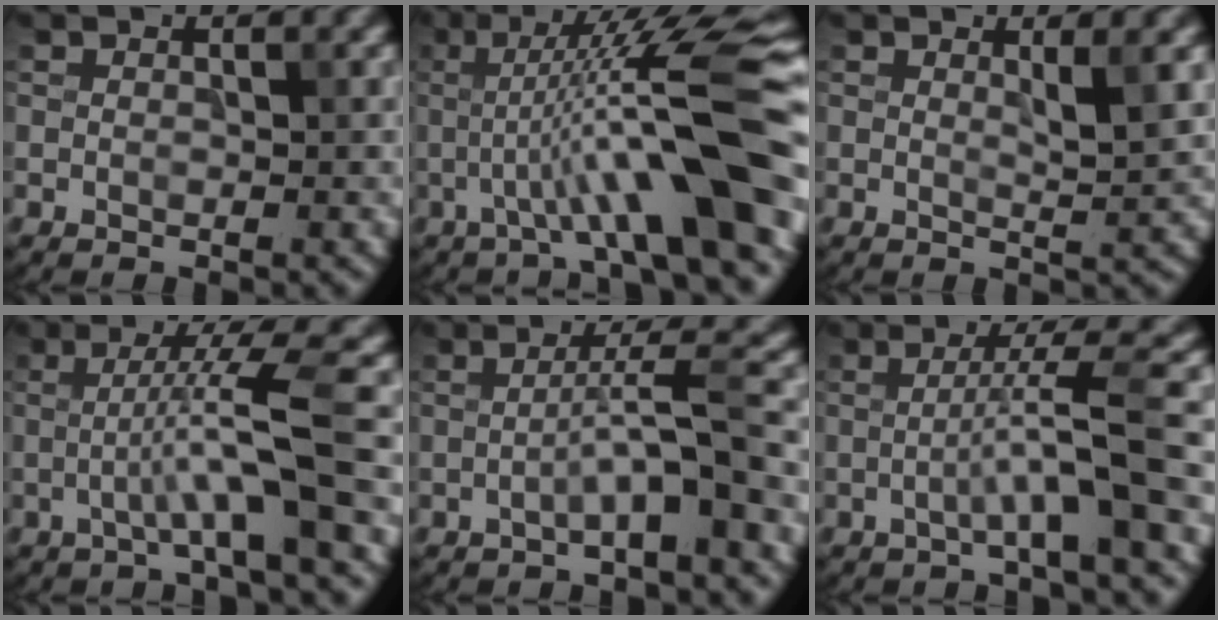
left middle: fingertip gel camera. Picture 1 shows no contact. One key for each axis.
{"total": 10.2, "fx": -1.3, "fy": 1.2, "fz": 10.0, "tx": -0.145, "ty": 0.011, "tz": -0.024}
{"total": 2.3, "fx": 0.9, "fy": 0.4, "fz": 2.1, "tx": -0.027, "ty": -0.002, "tz": 0.011}
{"total": 5.6, "fx": -1.0, "fy": 0.3, "fz": 5.5, "tx": -0.092, "ty": 0.016, "tz": -0.025}
{"total": 4.7, "fx": -1.4, "fy": 0.3, "fz": 4.5, "tx": -0.070, "ty": 0.025, "tz": -0.029}
{"total": 5.7, "fx": -1.1, "fy": 0.4, "fz": 5.6, "tx": -0.088, "ty": 0.021, "tz": -0.028}